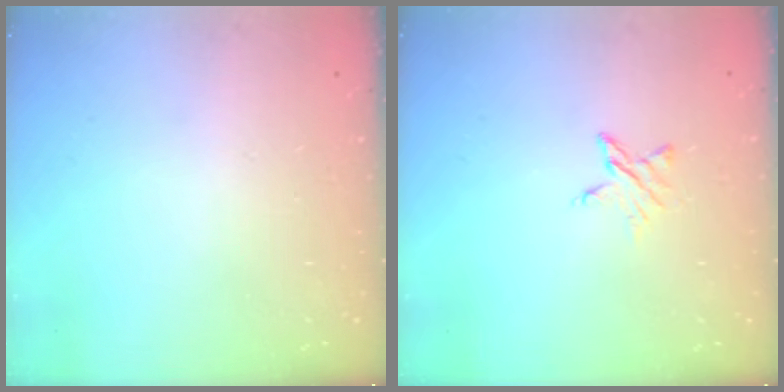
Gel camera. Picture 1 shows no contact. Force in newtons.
{"total": 3.7, "press": 3.7, "slide": 0.4}